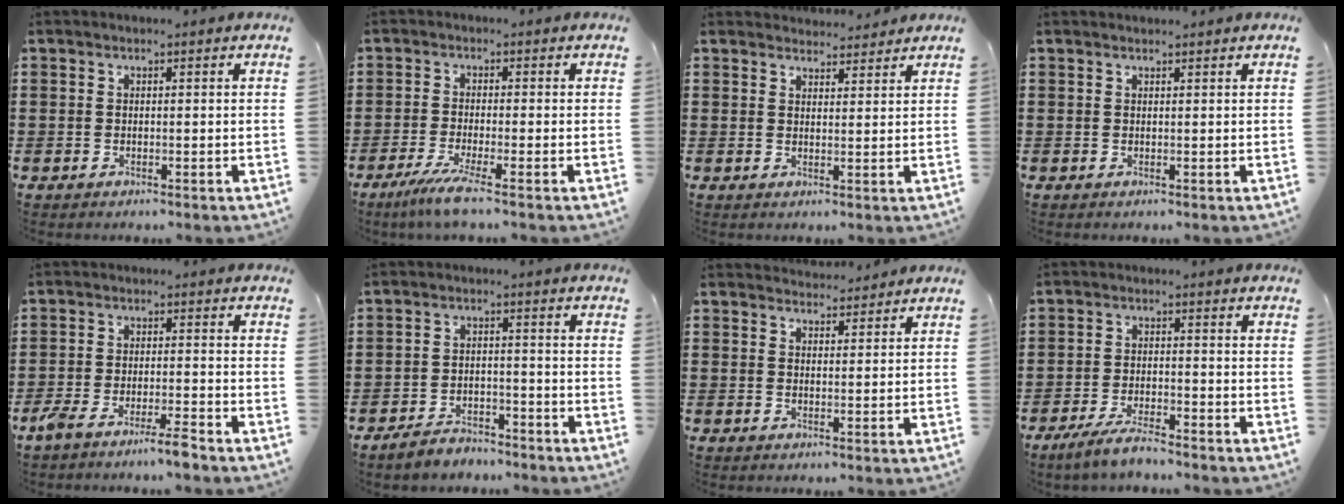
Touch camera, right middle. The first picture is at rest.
{"total": 4.6, "force": [-3.1, 0.0, 3.5], "torque": [-0.077, -0.019, -0.059]}
{"total": 2.9, "force": [2.9, 0.5, -0.1], "torque": [0.002, -0.009, 0.054]}
{"total": 0.7, "force": [0.6, 0.1, 0.1], "torque": [0.004, -0.004, 0.012]}
{"total": 4.6, "force": [-3.9, 0.2, 2.5], "torque": [-0.062, -0.010, -0.077]}
{"total": 3.6, "force": [-3.5, 0.8, 0.4], "torque": [-0.010, 0.010, -0.073]}
{"total": 2.7, "force": [2.7, 0.3, -0.2], "torque": [0.003, -0.008, 0.051]}
{"total": 4.4, "force": [-3.9, 0.5, 2.1], "torque": [-0.048, -0.004, -0.077]}